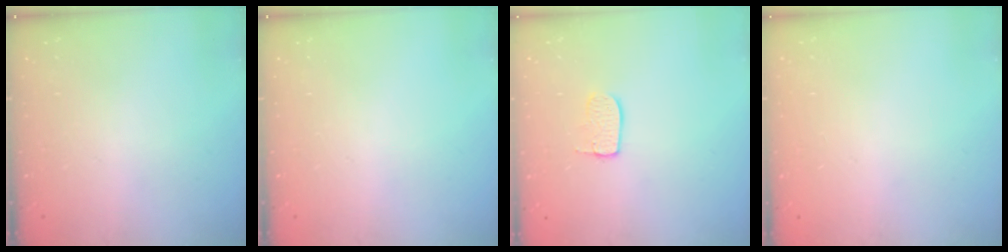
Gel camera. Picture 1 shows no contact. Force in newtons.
{"total": 0.0}
{"total": 7.1, "press": 7.0, "slide": 0.4}
{"total": 0.0}